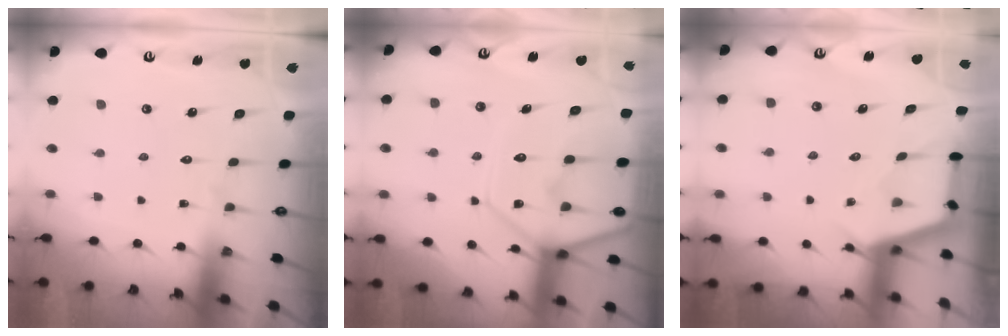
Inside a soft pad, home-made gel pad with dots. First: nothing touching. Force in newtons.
{"total": 13.9, "press": 13.9, "slide": 1.4}
{"total": 2.8, "press": 2.8, "slide": 0.4}